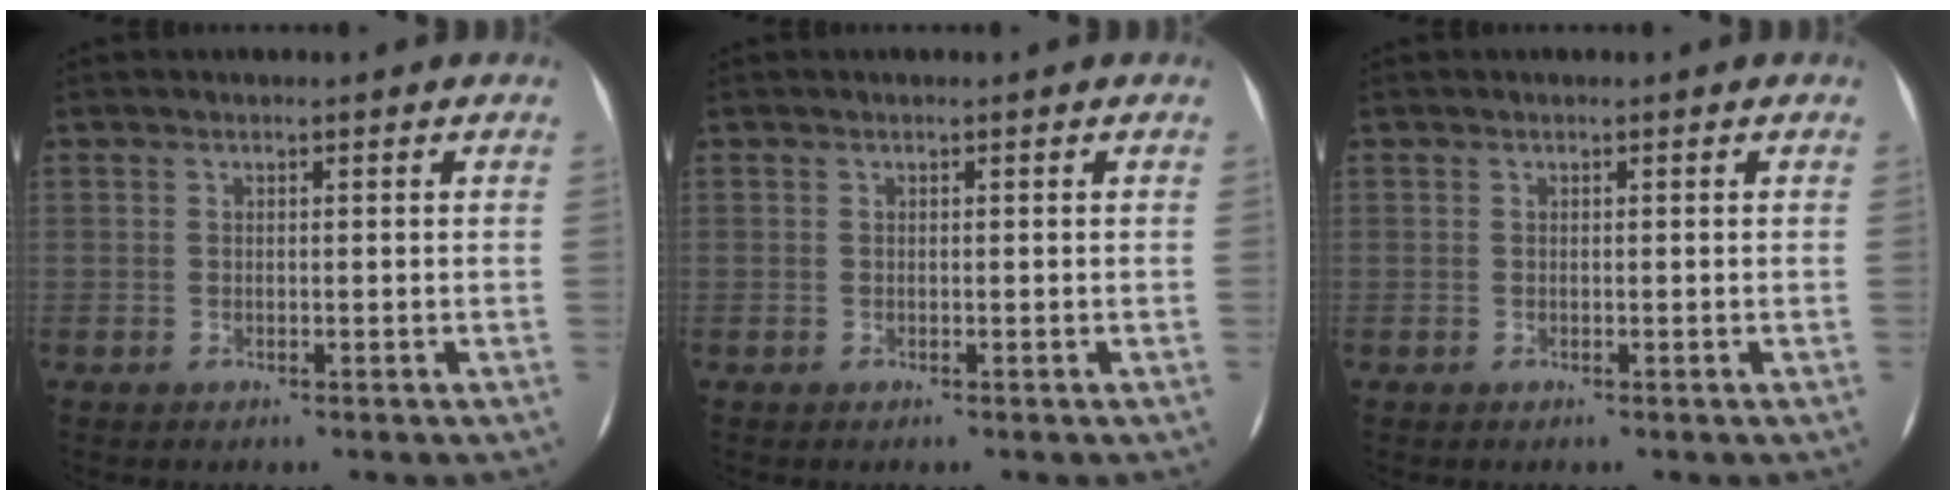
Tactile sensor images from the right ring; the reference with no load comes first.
{"total": 0.0}
{"total": 0.0}